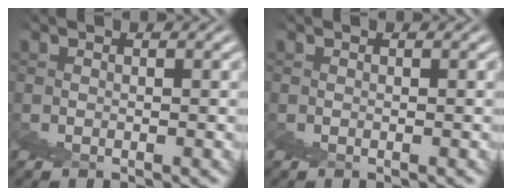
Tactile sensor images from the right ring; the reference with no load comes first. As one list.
[{"total": 0.0}]